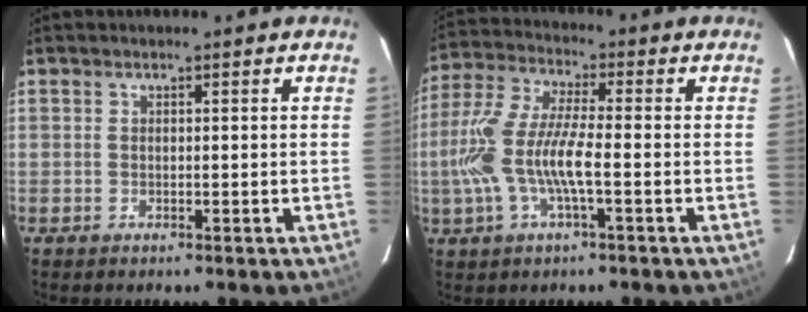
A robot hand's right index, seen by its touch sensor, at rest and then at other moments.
{"total": 12.3, "force": [-2.6, 2.7, 11.7], "torque": [-0.253, -0.001, -0.051]}